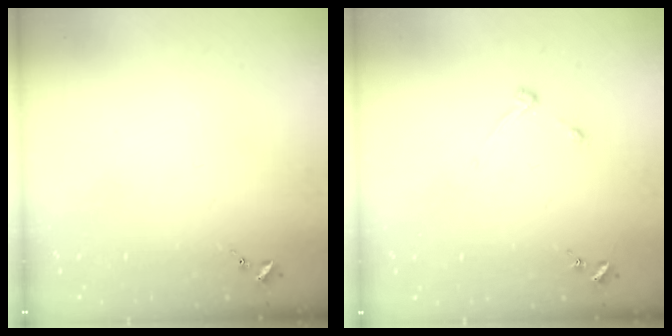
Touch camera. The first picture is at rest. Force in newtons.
{"total": 3.9, "press": 3.8, "slide": 0.6}